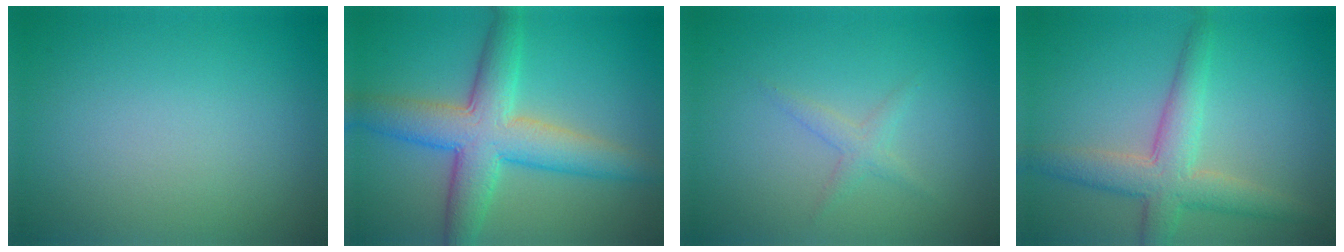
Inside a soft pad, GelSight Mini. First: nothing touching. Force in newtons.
{"total": 7.4, "press": 7.4, "slide": 0.1}
{"total": 1.3, "press": 1.3, "slide": 0.1}
{"total": 4.8, "press": 4.8, "slide": 0.4}